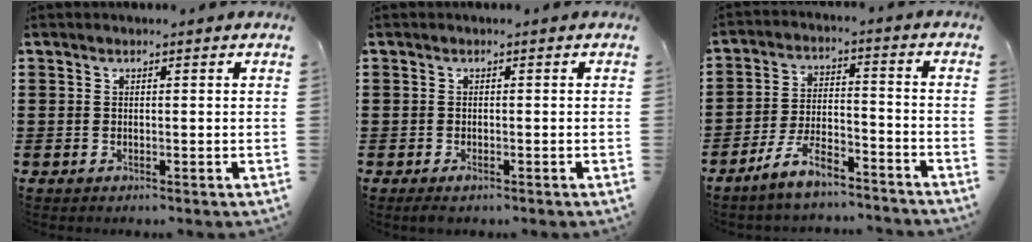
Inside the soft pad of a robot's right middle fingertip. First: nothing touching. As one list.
[{"total": 0.8, "force": [-0.5, 0.3, 0.5], "torque": [-0.011, -0.005, -0.009]}, {"total": 7.2, "force": [-6.1, 1.7, 3.4], "torque": [-0.072, 0.004, -0.121]}]